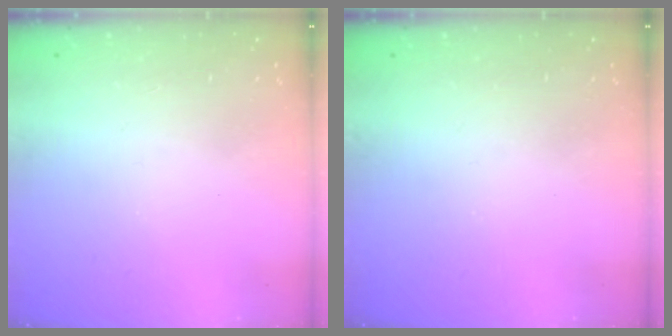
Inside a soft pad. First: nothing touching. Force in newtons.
{"total": 0.0}